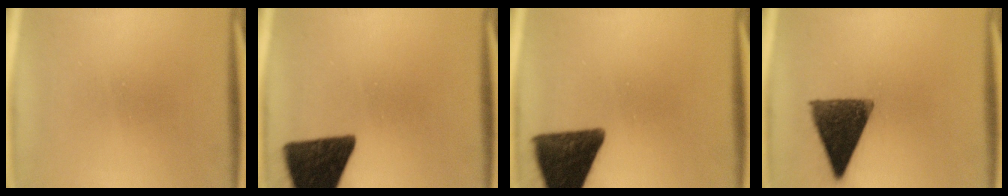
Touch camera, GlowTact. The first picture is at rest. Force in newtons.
{"total": 15.1}
{"total": 13.4}
{"total": 12.4}